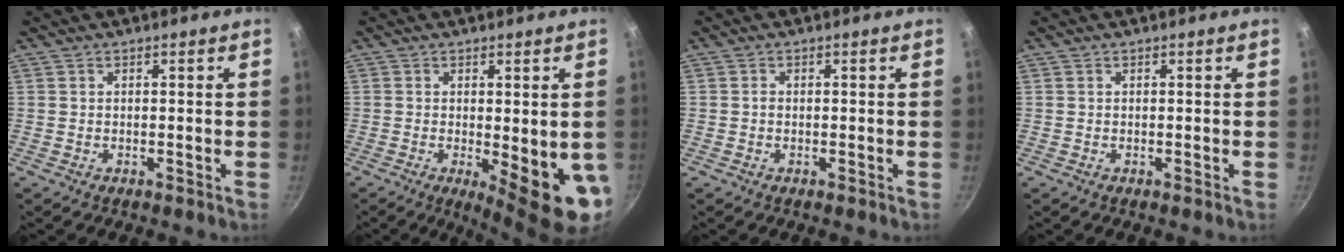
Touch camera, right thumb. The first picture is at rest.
{"total": 11.3, "force": [-1.7, 3.1, 10.8], "torque": [-0.123, -0.018, -0.011]}
{"total": 0.5, "force": [-0.2, 0.5, 0.2], "torque": [-0.003, 0.003, -0.003]}
{"total": 0.0}